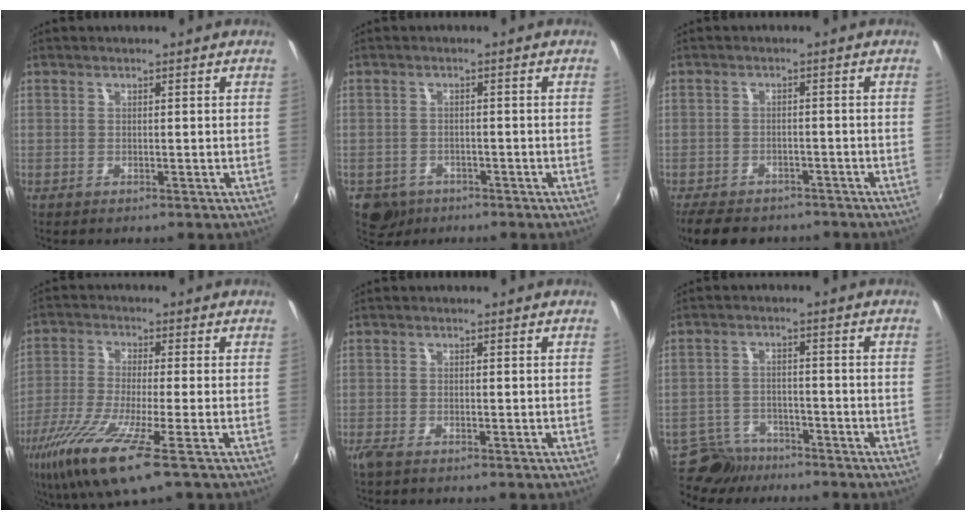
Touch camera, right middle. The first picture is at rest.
{"total": 5.0, "force": [-2.9, 3.8, 1.4], "torque": [-0.040, -0.007, -0.043]}
{"total": 8.6, "force": [-6.5, 4.6, 3.0], "torque": [-0.073, 0.008, -0.096]}
{"total": 13.7, "force": [-7.4, 1.2, 11.5], "torque": [-0.249, -0.045, -0.141]}
{"total": 1.6, "force": [-1.1, 0.2, 1.1], "torque": [-0.023, -0.007, -0.023]}
{"total": 7.6, "force": [-6.6, 3.7, 1.2], "torque": [-0.042, 0.006, -0.112]}